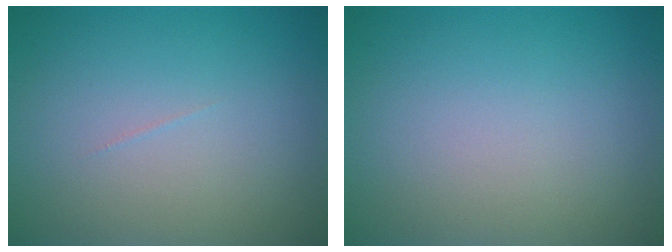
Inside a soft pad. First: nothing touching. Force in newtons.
{"total": 0.0}